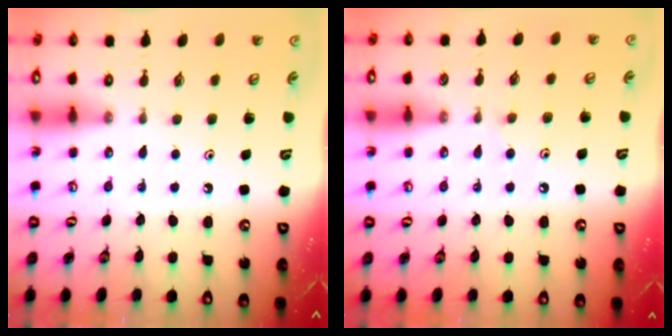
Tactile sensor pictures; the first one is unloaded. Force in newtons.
{"total": 5.2, "press": 5.2, "slide": 0.6}